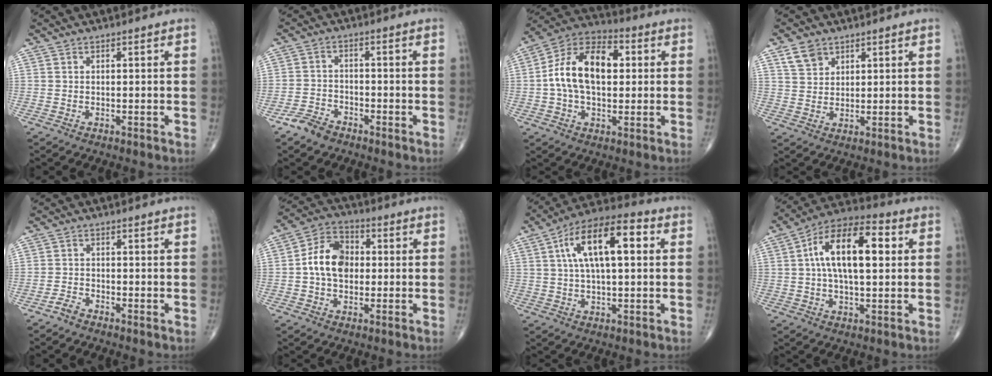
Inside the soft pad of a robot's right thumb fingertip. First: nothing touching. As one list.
[{"total": 4.3, "force": [-3.3, 2.3, 1.5], "torque": [-0.026, 0.015, -0.066]}, {"total": 15.7, "force": [1.5, 9.4, 12.5], "torque": [-0.209, 0.031, 0.017]}, {"total": 4.5, "force": [2.8, 3.1, 1.7], "torque": [-0.019, -0.012, 0.058]}, {"total": 1.7, "force": [-1.5, 0.5, 0.7], "torque": [-0.013, 0.000, -0.034]}, {"total": 10.1, "force": [0.1, 7.2, 7.0], "torque": [-0.108, 0.024, -0.008]}, {"total": 15.4, "force": [3.7, 6.3, 13.6], "torque": [-0.227, 0.026, 0.054]}, {"total": 15.9, "force": [2.8, 7.2, 13.9], "torque": [-0.232, 0.025, 0.039]}]